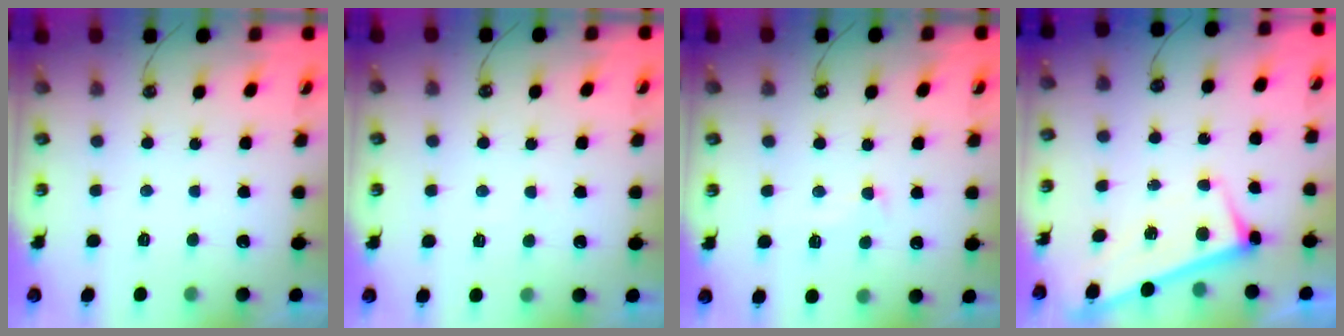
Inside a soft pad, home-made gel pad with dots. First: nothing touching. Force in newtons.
{"total": 3.6, "press": 3.5, "slide": 0.3}
{"total": 0.6, "press": 0.3, "slide": 0.5}
{"total": 2.8, "press": 2.8, "slide": 0.4}